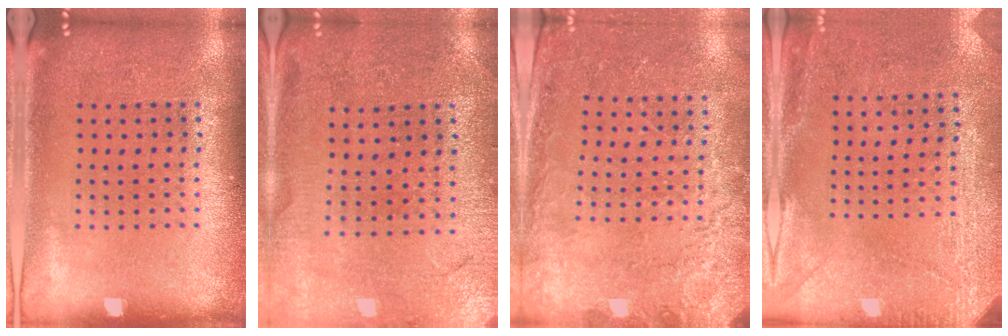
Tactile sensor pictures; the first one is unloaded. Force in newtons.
{"total": 0.5, "press": 0.5, "slide": 0.2}
{"total": 2.5, "press": 2.3, "slide": 0.8}
{"total": 2.9, "press": 2.4, "slide": 1.6}